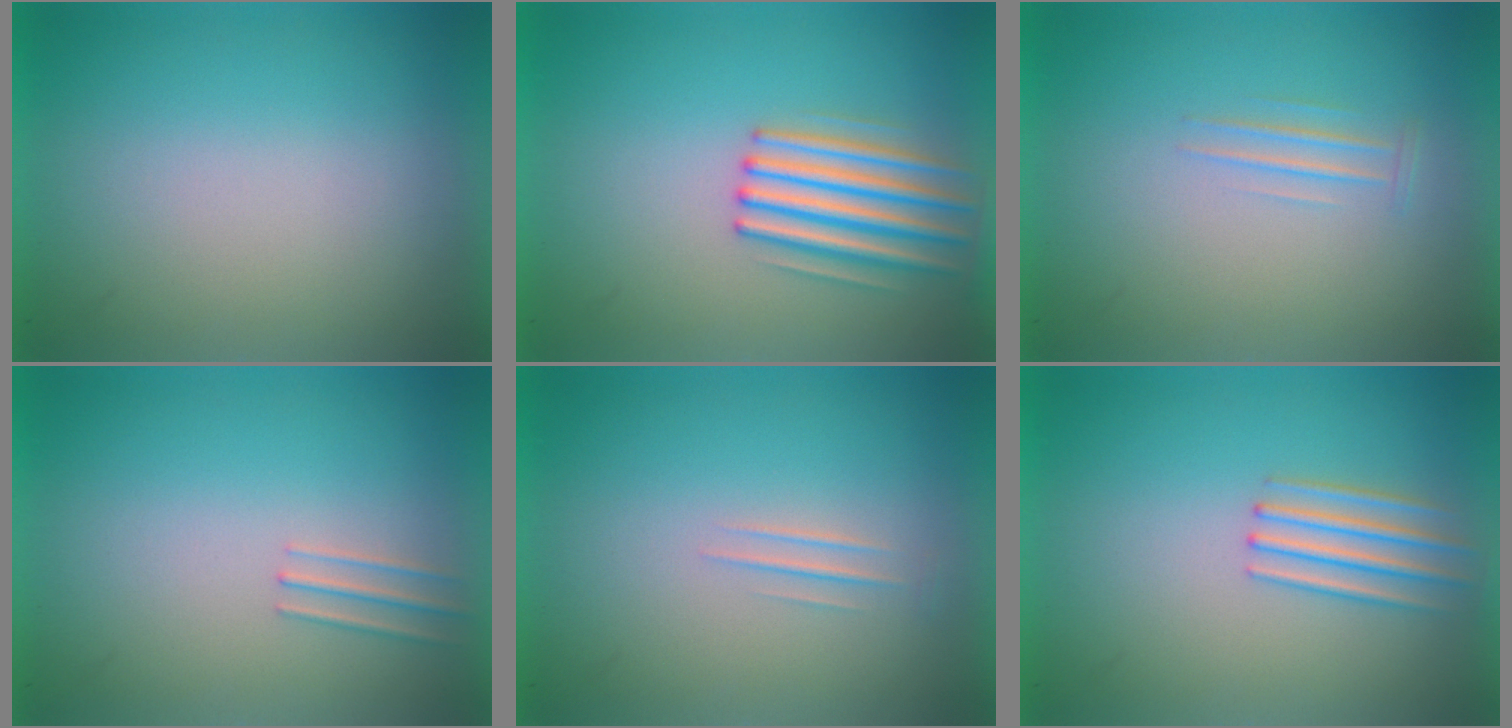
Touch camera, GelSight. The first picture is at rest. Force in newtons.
{"total": 4.2}
{"total": 1.1}
{"total": 1.0}
{"total": 1.1}
{"total": 2.1}